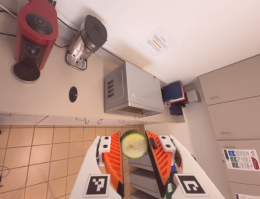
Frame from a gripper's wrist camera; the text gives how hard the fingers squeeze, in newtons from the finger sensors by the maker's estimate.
{"total": 9.0, "left": 8.9, "right": 9.0}